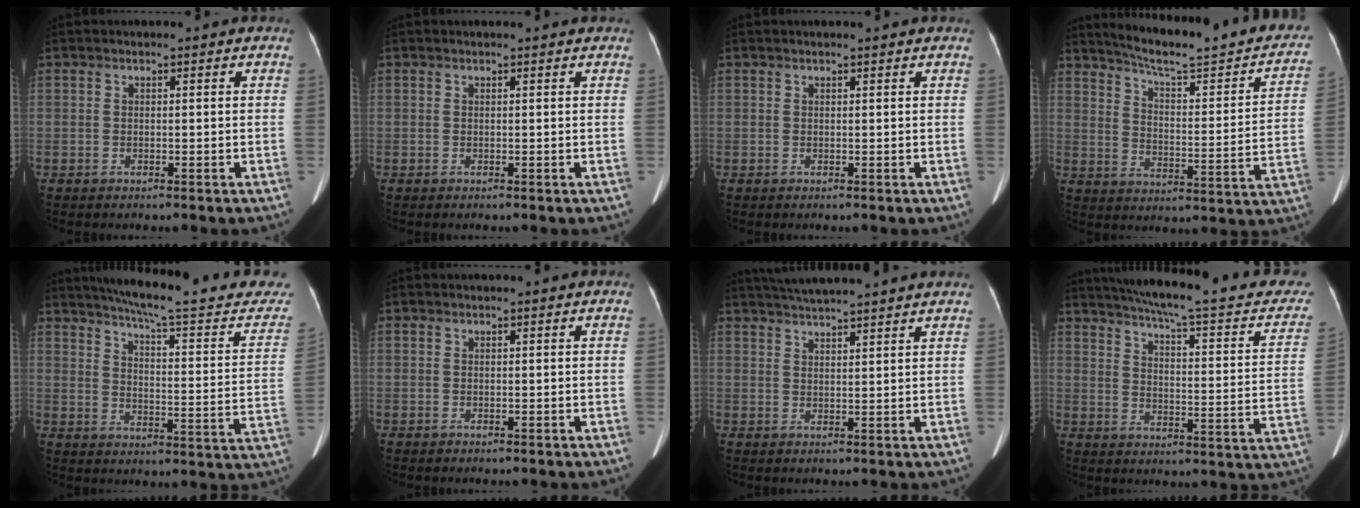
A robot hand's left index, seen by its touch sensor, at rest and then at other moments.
{"total": 1.0, "force": [1.0, 0.0, 0.3], "torque": [-0.010, 0.005, 0.010]}
{"total": 1.2, "force": [1.0, 0.1, 0.6], "torque": [-0.008, 0.015, 0.017]}
{"total": 23.7, "force": [20.3, 2.9, 12.0], "torque": [-0.169, -0.037, 0.259]}
{"total": 24.9, "force": [22.4, 2.3, 10.7], "torque": [-0.148, -0.063, 0.274]}
{"total": 0.0}
{"total": 10.0, "force": [9.1, -0.6, 4.0], "torque": [-0.073, 0.030, 0.130]}
{"total": 26.1, "force": [22.3, 3.9, 12.9], "torque": [-0.184, -0.029, 0.273]}